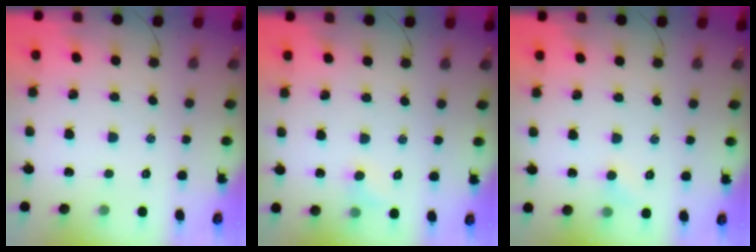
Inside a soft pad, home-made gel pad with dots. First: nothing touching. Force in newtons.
{"total": 4.7, "press": 4.4, "slide": 1.5}
{"total": 4.1, "press": 3.9, "slide": 1.2}